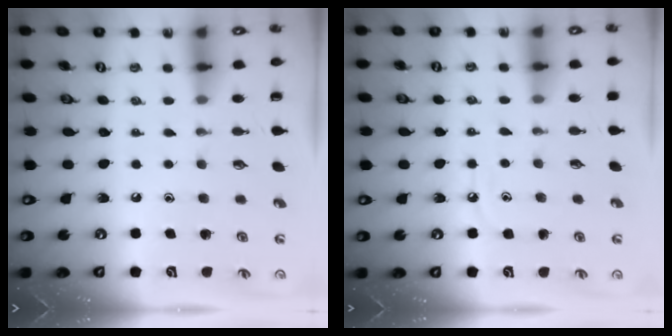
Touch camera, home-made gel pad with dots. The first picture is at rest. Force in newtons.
{"total": 5.8, "press": 5.8, "slide": 0.3}